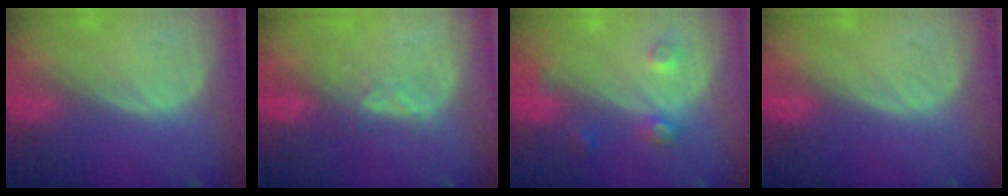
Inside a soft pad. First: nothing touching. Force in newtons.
{"total": 2.6, "press": 2.5, "slide": 0.8}
{"total": 3.4, "press": 3.2, "slide": 1.1}
{"total": 0.0}